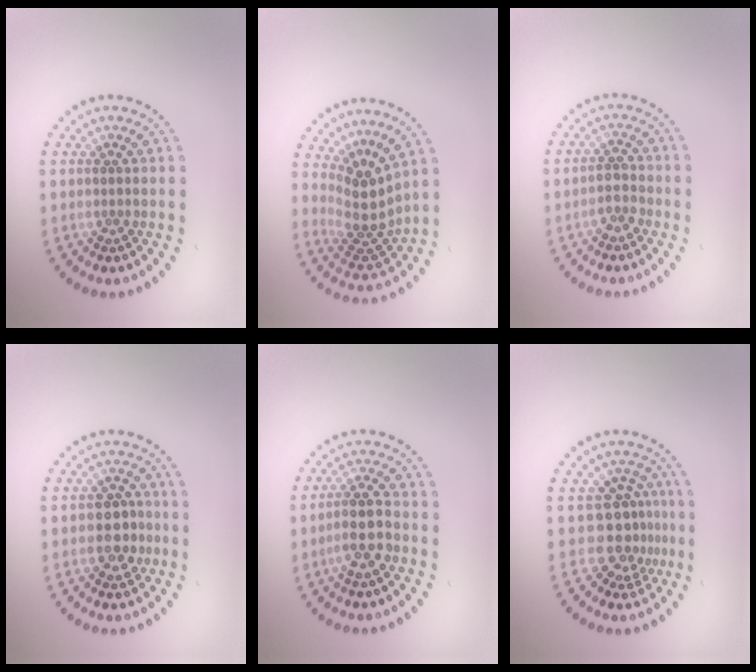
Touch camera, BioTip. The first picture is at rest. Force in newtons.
{"total": 3.9, "press": 2.8, "slide": 2.7}
{"total": 1.8, "press": 1.7, "slide": 0.4}
{"total": 2.7, "press": 2.6, "slide": 0.8}
{"total": 3.1, "press": 2.8, "slide": 1.3}
{"total": 3.5, "press": 2.6, "slide": 2.4}